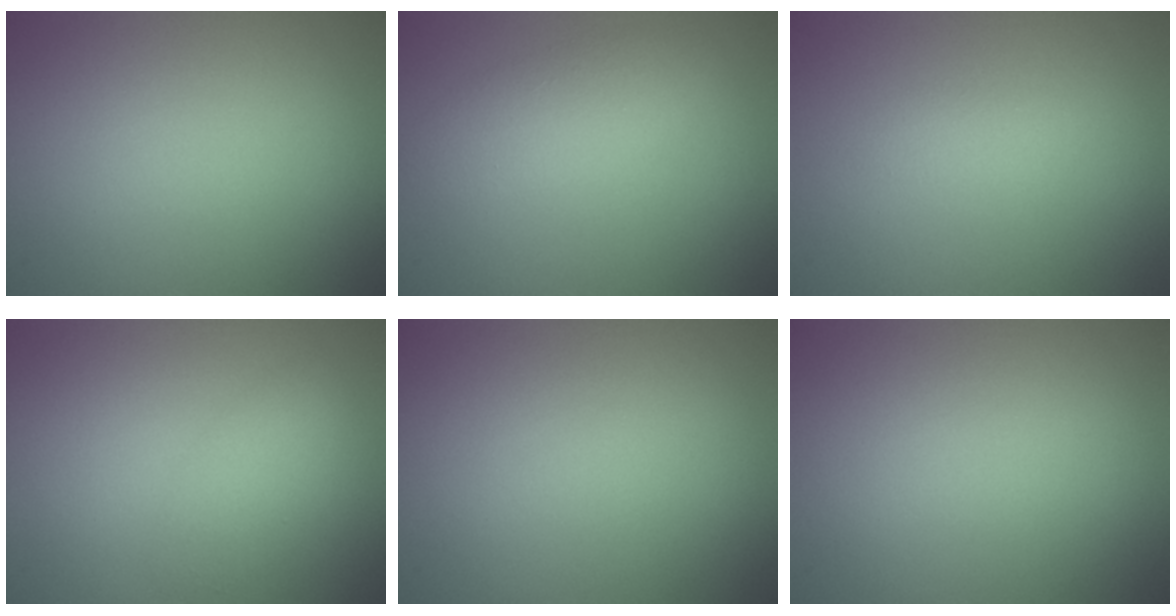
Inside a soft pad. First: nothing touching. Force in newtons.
{"total": 2.6, "press": 2.6, "slide": 0.1}
{"total": 0.9, "press": 0.9, "slide": 0.0}
{"total": 2.1, "press": 2.1, "slide": 0.1}
{"total": 0.0}
{"total": 0.0}